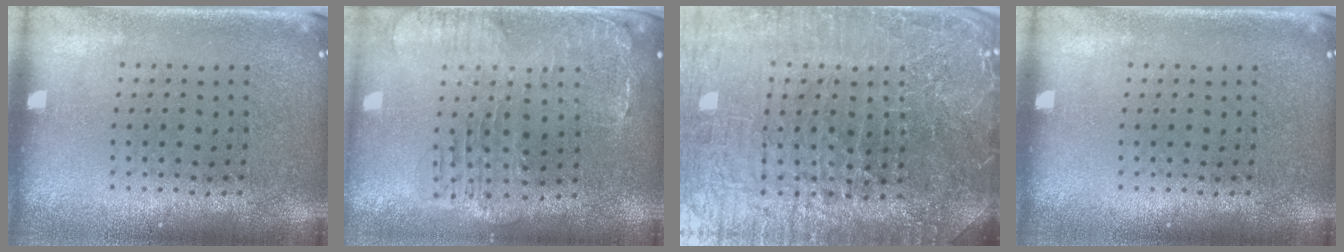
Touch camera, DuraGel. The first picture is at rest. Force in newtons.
{"total": 1.4, "press": 1.4, "slide": 0.4}
{"total": 5.8, "press": 5.4, "slide": 2.1}
{"total": 0.0}